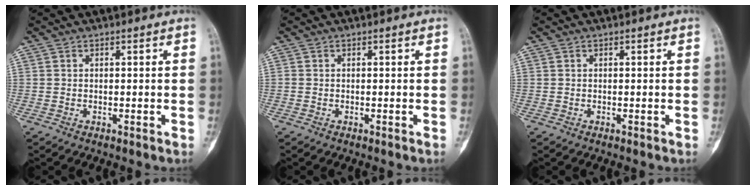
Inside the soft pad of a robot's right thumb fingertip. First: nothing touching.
{"total": 0.0}
{"total": 0.0}